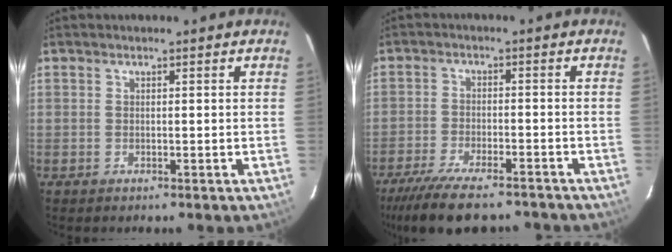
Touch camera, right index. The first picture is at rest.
{"total": 15.3, "force": [-12.7, 4.2, 7.5], "torque": [-0.161, -0.028, -0.200]}